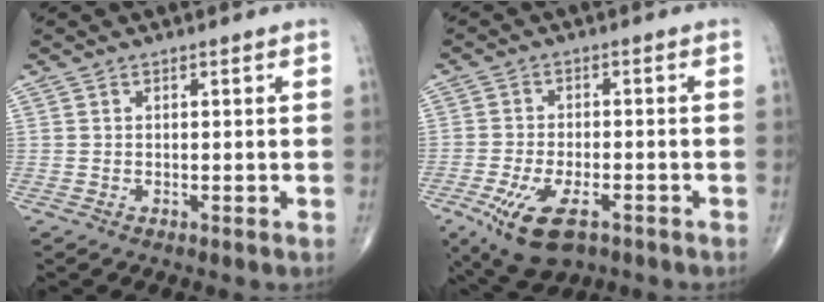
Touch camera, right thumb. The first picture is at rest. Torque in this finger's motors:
{"motor_torque": [0.25, 0.10, 0.39, 0.11, 0.07]}